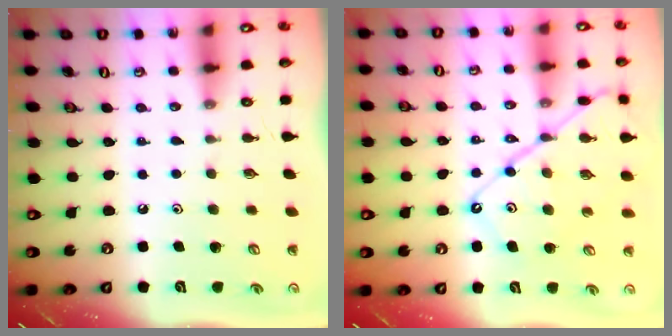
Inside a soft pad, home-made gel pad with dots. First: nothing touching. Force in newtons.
{"total": 13.8, "press": 13.7, "slide": 1.5}